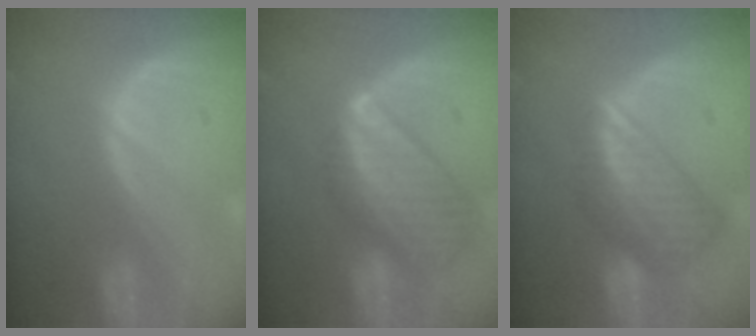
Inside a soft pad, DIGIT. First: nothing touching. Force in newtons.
{"total": 9.7, "press": 8.5, "slide": 4.7}
{"total": 8.8, "press": 7.6, "slide": 4.4}